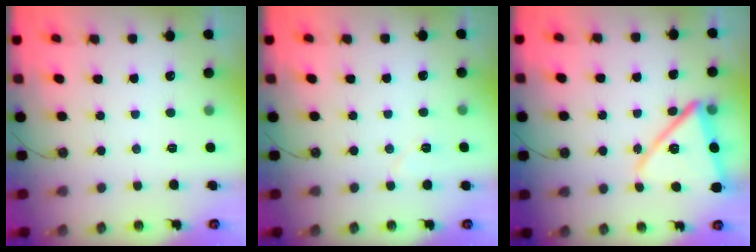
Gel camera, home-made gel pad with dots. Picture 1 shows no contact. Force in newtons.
{"total": 4.8, "press": 4.7, "slide": 1.2}
{"total": 16.0, "press": 15.9, "slide": 1.3}